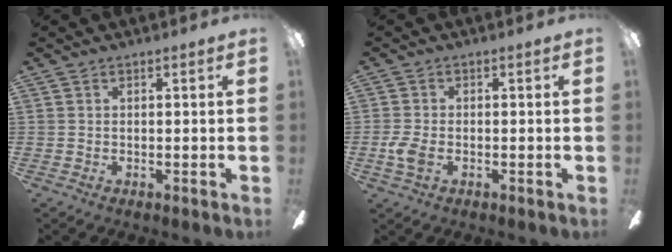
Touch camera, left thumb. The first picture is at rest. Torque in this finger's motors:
{"motor_torque": [-0.58, 0.41, 0.65, 0.14, 0.01]}